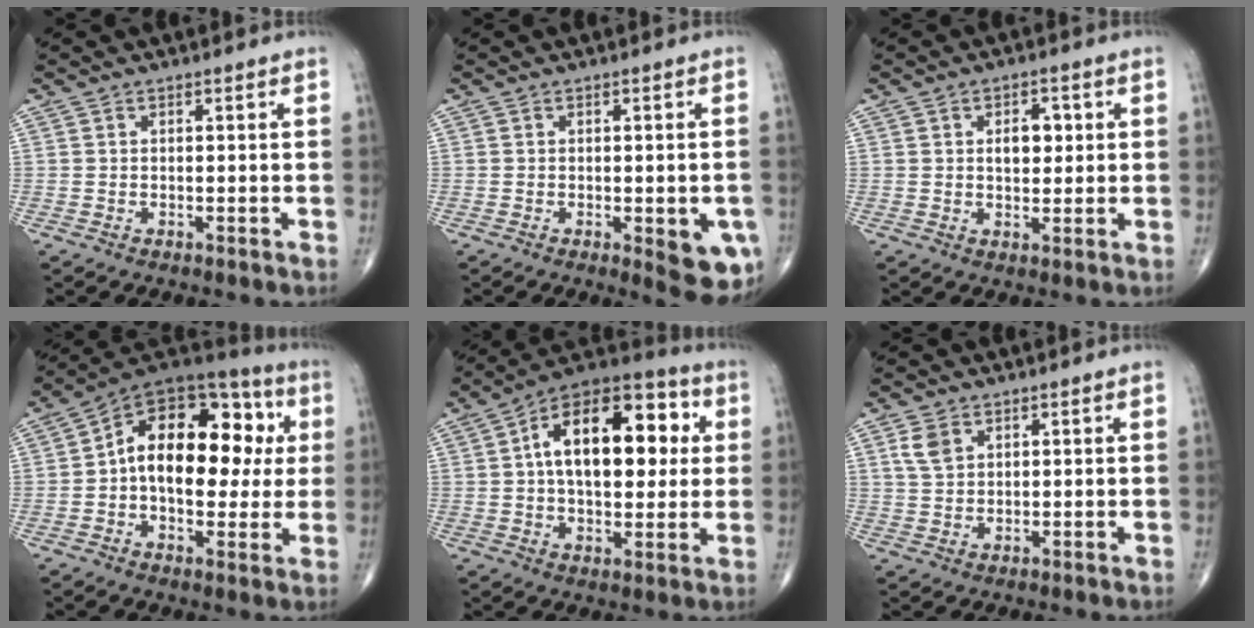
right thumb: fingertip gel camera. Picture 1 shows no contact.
{"total": 8.6, "force": [-2.5, 2.9, 7.7], "torque": [-0.073, -0.010, -0.023]}
{"total": 4.8, "force": [1.0, 3.0, 3.6], "torque": [-0.035, -0.002, 0.014]}
{"total": 21.6, "force": [1.8, 12.7, 17.4], "torque": [-0.223, 0.038, 0.017]}
{"total": 21.5, "force": [3.7, 11.7, 17.7], "torque": [-0.233, 0.023, 0.045]}
{"total": 3.9, "force": [1.8, 2.6, 2.3], "torque": [-0.040, -0.002, 0.041]}